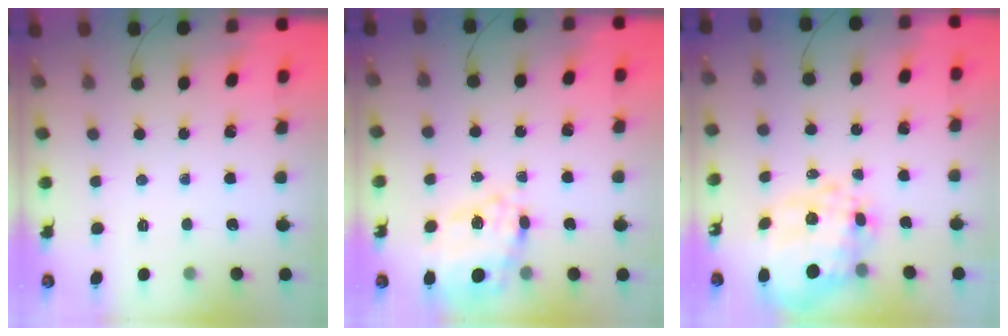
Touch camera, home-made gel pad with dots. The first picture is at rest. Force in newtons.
{"total": 9.7, "press": 9.1, "slide": 3.3}
{"total": 8.1, "press": 7.3, "slide": 3.3}